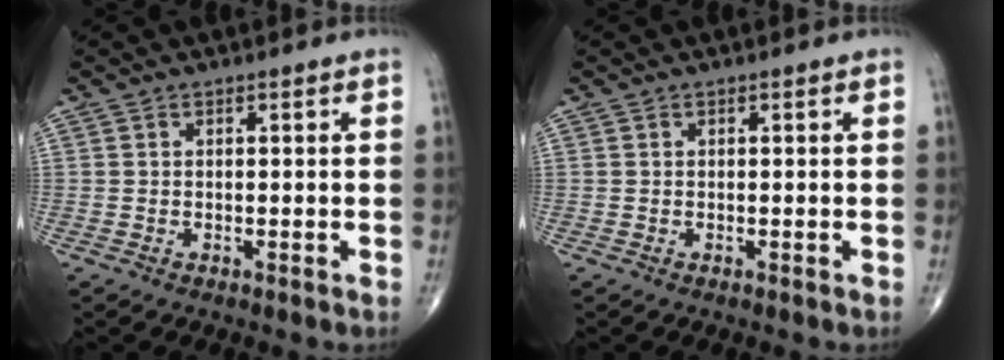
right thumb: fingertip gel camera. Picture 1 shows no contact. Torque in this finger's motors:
{"motor_torque": [0.00, 0.00, 0.00, 0.00, 0.00]}